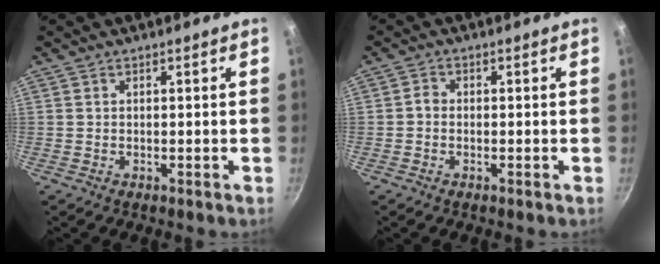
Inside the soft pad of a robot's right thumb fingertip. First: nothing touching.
{"total": 1.4, "force": [-0.4, 1.2, 0.7], "torque": [-0.010, 0.009, -0.011]}